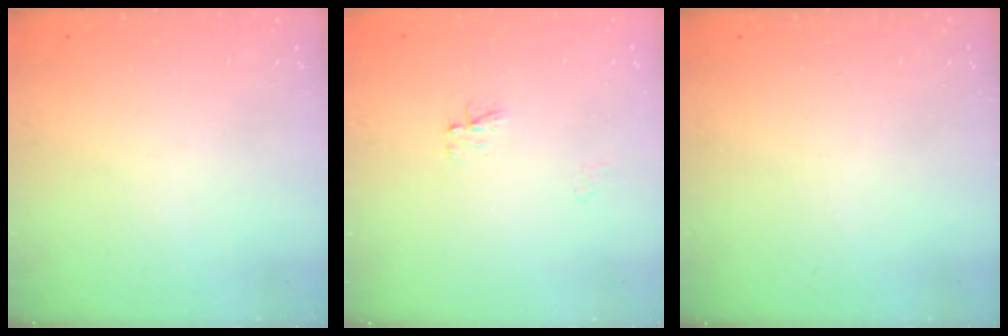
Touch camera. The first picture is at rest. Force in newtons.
{"total": 3.0, "press": 3.0, "slide": 0.4}
{"total": 0.0}